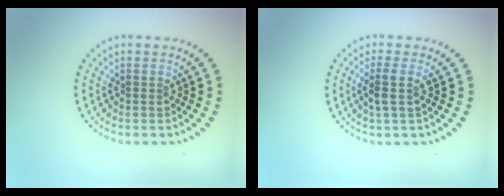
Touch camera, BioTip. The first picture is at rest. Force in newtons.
{"total": 1.8, "press": 1.6, "slide": 1.0}